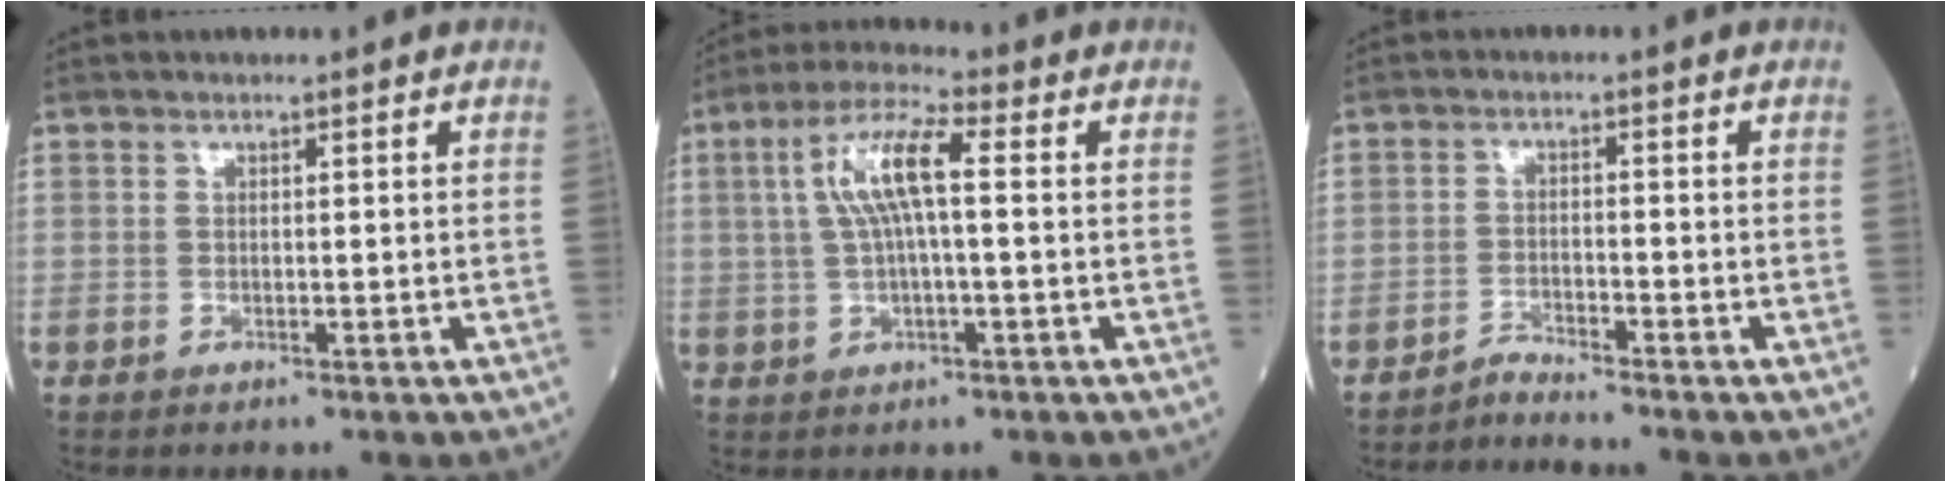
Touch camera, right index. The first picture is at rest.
{"total": 8.4, "force": [1.4, 1.6, 8.2], "torque": [-0.169, 0.023, 0.024]}
{"total": 2.8, "force": [-2.6, -1.1, -0.3], "torque": [0.005, -0.014, -0.048]}